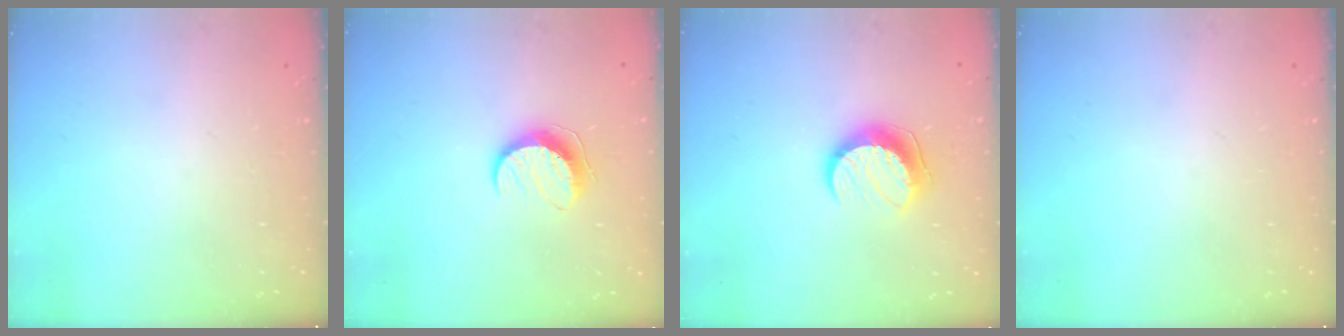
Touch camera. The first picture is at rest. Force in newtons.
{"total": 9.7, "press": 9.6, "slide": 0.7}
{"total": 10.3, "press": 10.3, "slide": 0.3}
{"total": 0.0}